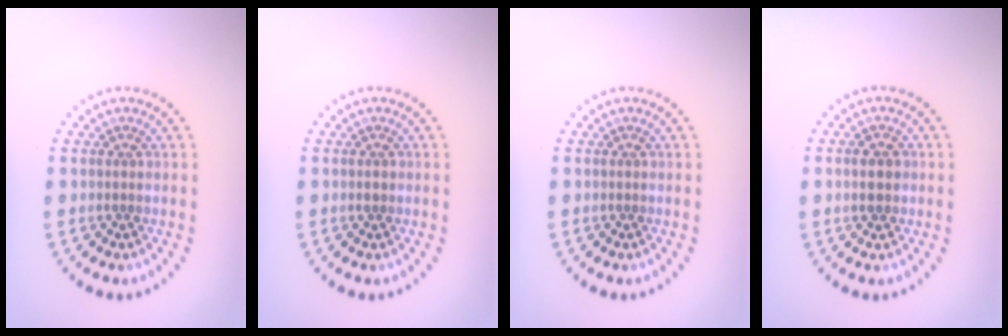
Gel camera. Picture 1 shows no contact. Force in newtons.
{"total": 0.7, "press": 0.7, "slide": 0.1}
{"total": 0.0}
{"total": 2.4, "press": 2.3, "slide": 0.1}